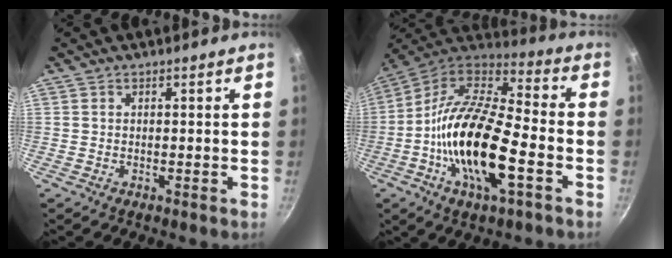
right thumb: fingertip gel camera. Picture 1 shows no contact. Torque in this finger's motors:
{"motor_torque": [0.13, 1.08, 1.83, -0.92, 0.62]}